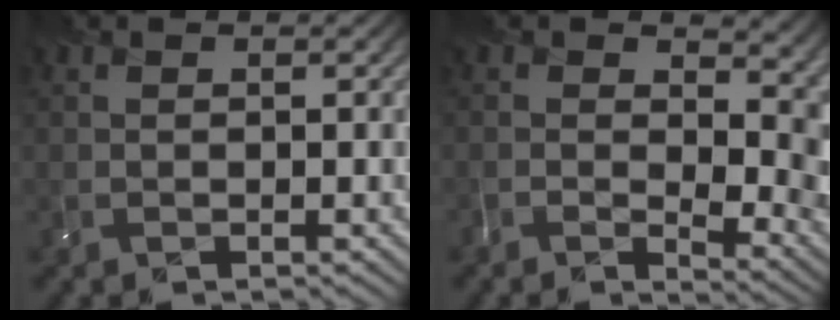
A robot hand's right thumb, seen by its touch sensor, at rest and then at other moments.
{"total": 10.5, "force": [0.4, 5.6, 8.9], "torque": [-0.140, -0.024, 0.042]}